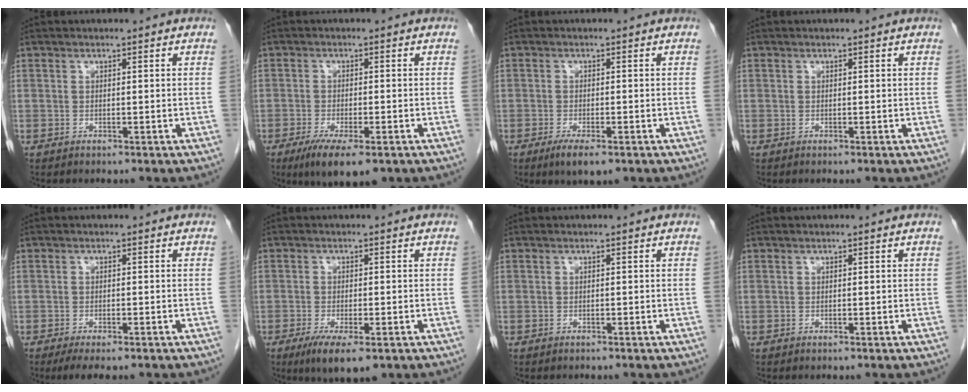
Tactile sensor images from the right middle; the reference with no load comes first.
{"total": 8.0, "force": [-5.0, 2.0, 5.9], "torque": [-0.094, -0.017, -0.077]}
{"total": 4.2, "force": [-2.5, 1.0, 3.1], "torque": [-0.055, -0.007, -0.038]}
{"total": 0.0}
{"total": 5.2, "force": [-4.0, 1.3, 3.0], "torque": [-0.042, -0.010, -0.059]}
{"total": 6.7, "force": [-3.9, 1.8, 5.2], "torque": [-0.083, -0.016, -0.060]}
{"total": 0.0}
{"total": 0.0}